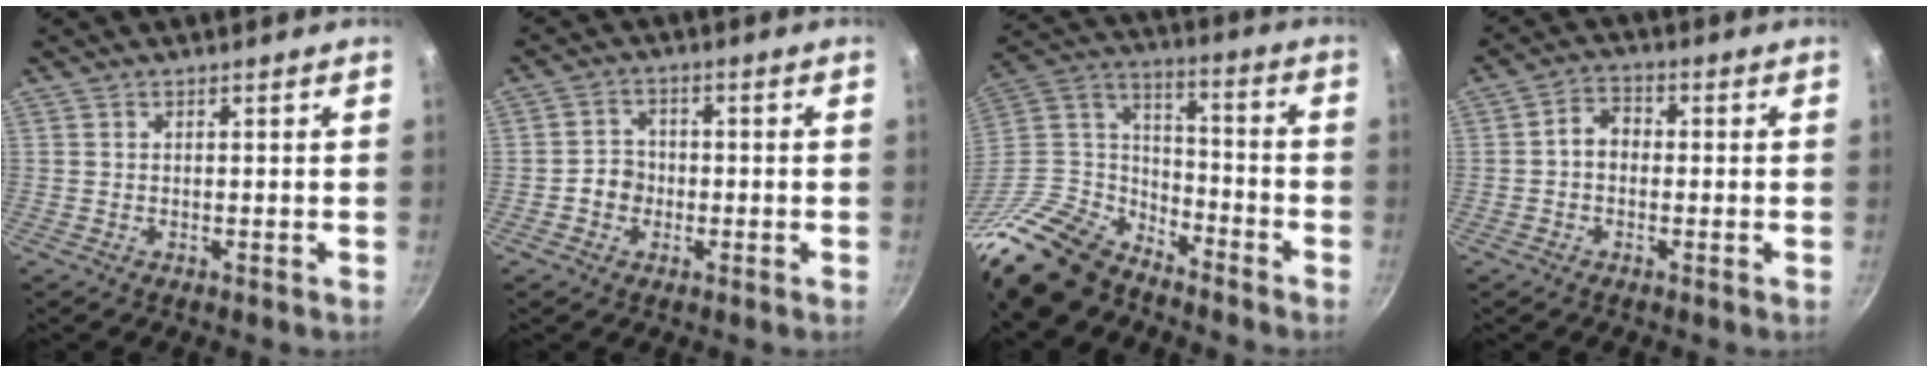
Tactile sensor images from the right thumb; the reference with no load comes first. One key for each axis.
{"total": 4.2, "fx": -1.2, "fy": 3.6, "fz": 1.6, "tx": -0.001, "ty": 0.018, "tz": -0.025}
{"total": 21.6, "fx": -16.5, "fy": 11.1, "fz": 8.3, "tx": -0.141, "ty": 0.096, "tz": -0.314}
{"total": 4.2, "fx": -0.5, "fy": 3.3, "fz": 2.6, "tx": -0.029, "ty": 0.016, "tz": -0.020}